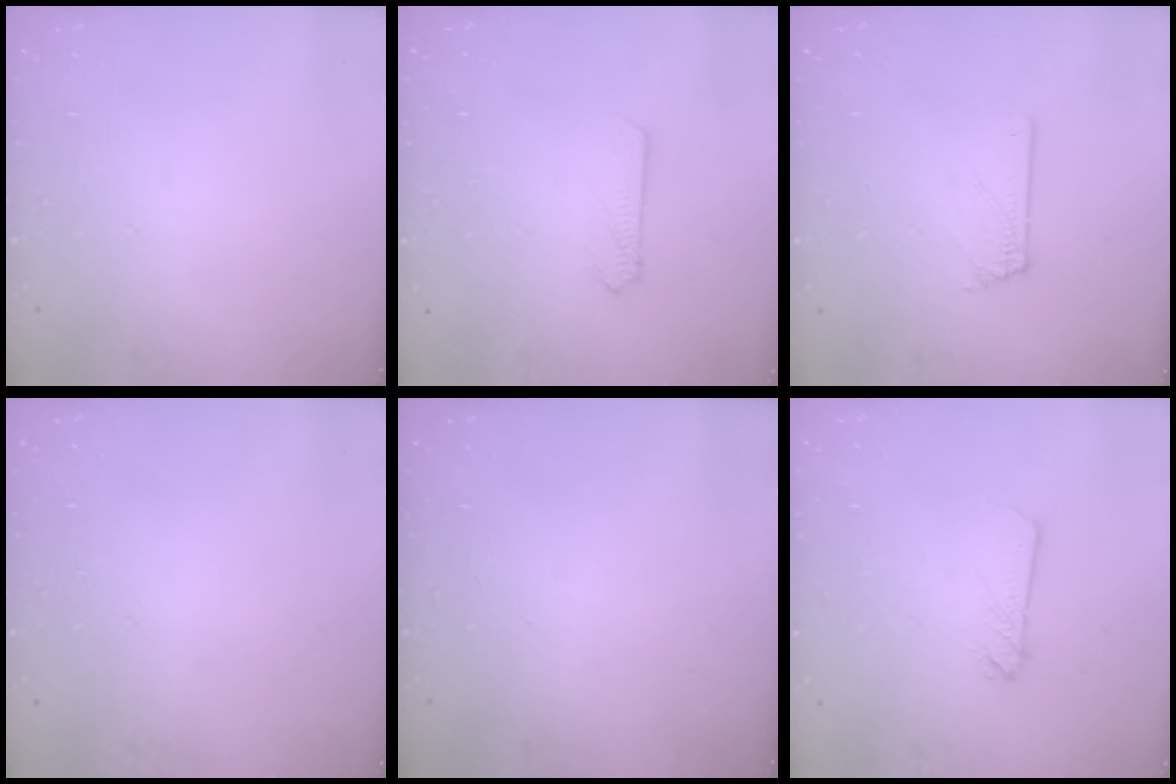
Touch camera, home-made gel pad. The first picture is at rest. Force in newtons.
{"total": 2.6, "press": 2.6, "slide": 0.3}
{"total": 1.5, "press": 1.5, "slide": 0.1}
{"total": 0.0}
{"total": 0.0}
{"total": 2.4, "press": 2.4, "slide": 0.2}